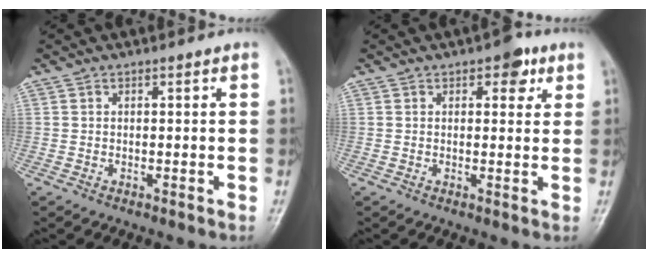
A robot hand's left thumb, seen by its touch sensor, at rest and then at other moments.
{"total": 4.3, "force": [2.2, 2.5, 2.7], "torque": [-0.010, -0.004, 0.021]}